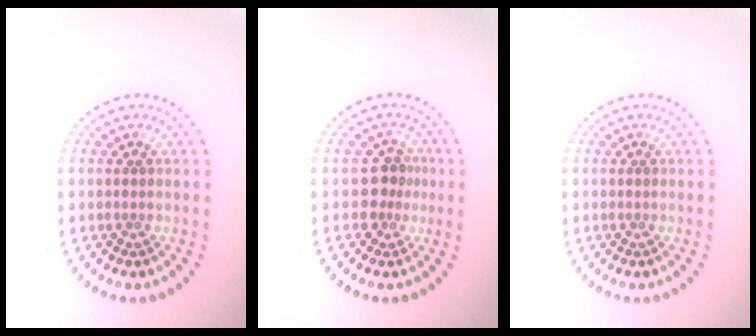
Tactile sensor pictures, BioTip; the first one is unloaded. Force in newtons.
{"total": 2.3, "press": 1.8, "slide": 1.5}
{"total": 0.0}